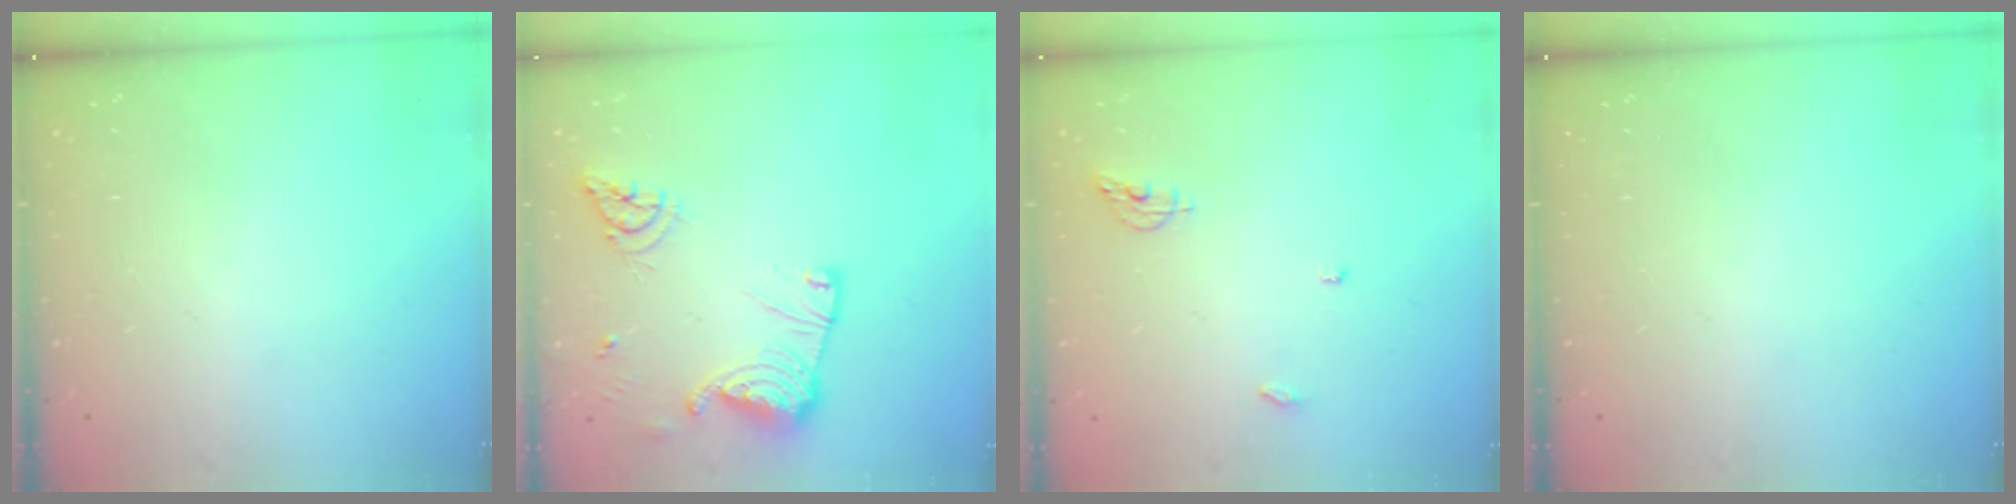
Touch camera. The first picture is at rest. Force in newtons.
{"total": 15.0, "press": 14.9, "slide": 1.5}
{"total": 5.9, "press": 5.9, "slide": 0.2}
{"total": 0.0}